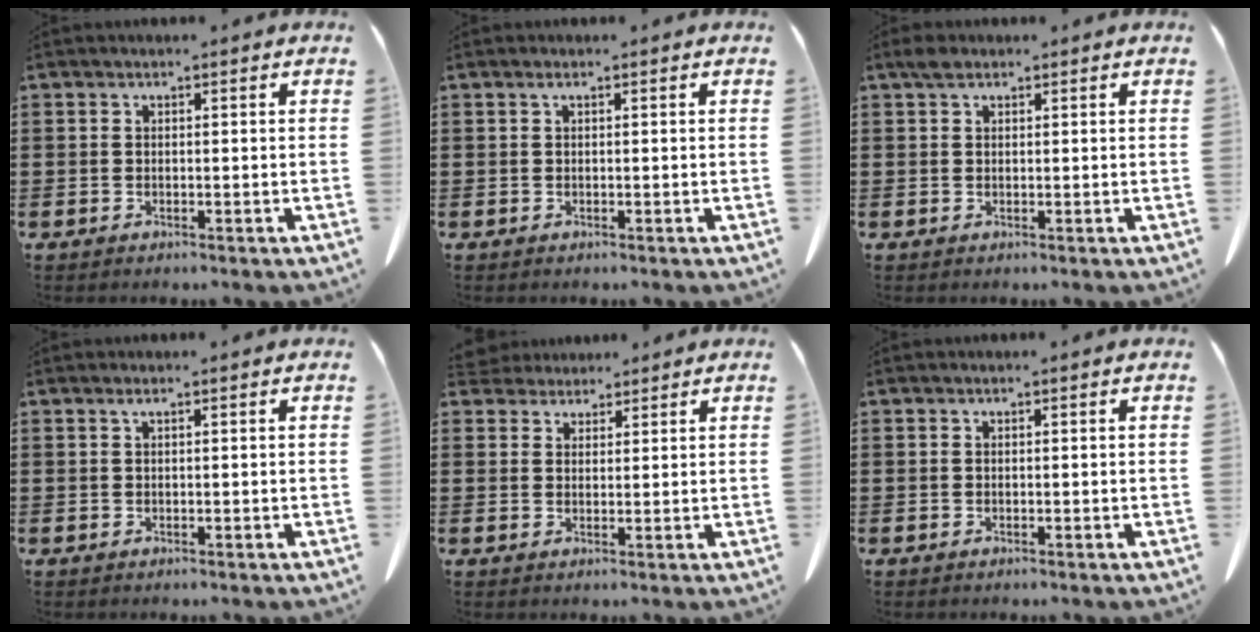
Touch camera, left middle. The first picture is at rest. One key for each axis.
{"total": 0.5, "fx": 0.2, "fy": -0.1, "fz": 0.5, "tx": -0.012, "ty": -0.003, "tz": 0.005}
{"total": 1.5, "fx": 1.0, "fy": 0.8, "fz": 0.8, "tx": -0.020, "ty": 0.002, "tz": 0.020}
{"total": 0.7, "fx": 0.3, "fy": -0.1, "fz": 0.6, "tx": -0.012, "ty": -0.003, "tz": 0.008}
{"total": 2.7, "fx": 2.6, "fy": 0.8, "fz": 0.0, "tx": -0.010, "ty": -0.002, "tz": 0.051}
{"total": 0.0}